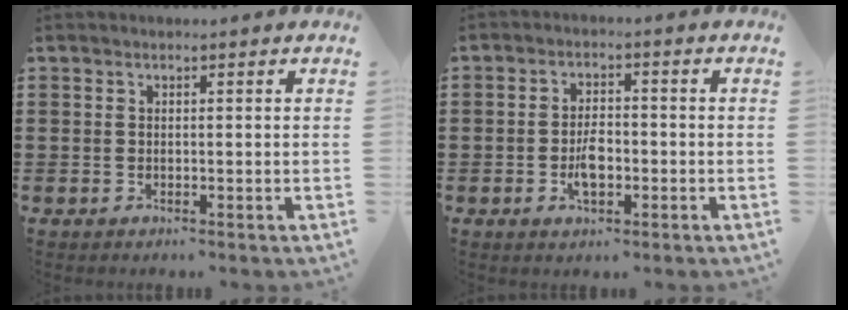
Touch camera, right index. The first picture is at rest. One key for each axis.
{"total": 4.3, "fx": -1.2, "fy": 2.0, "fz": 3.6, "tx": -0.078, "ty": 0.001, "tz": -0.024}